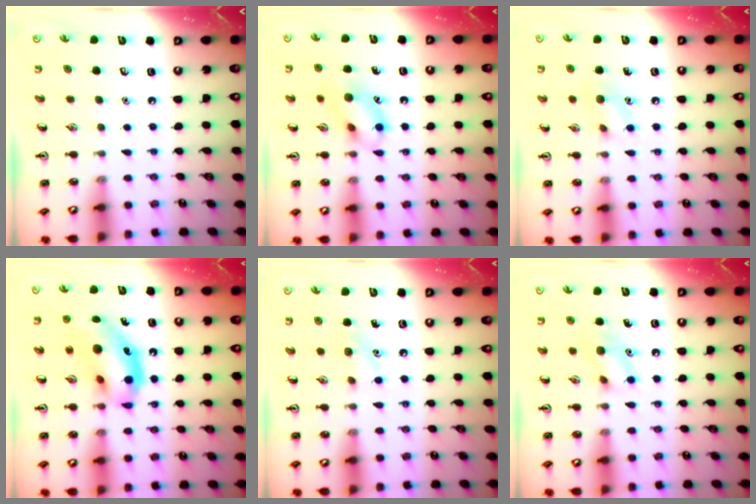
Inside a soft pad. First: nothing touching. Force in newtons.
{"total": 11.3, "press": 11.2, "slide": 1.2}
{"total": 7.4, "press": 7.1, "slide": 2.2}
{"total": 14.7, "press": 14.1, "slide": 4.2}
{"total": 6.3, "press": 6.0, "slide": 2.0}
{"total": 8.8, "press": 8.7, "slide": 1.5}